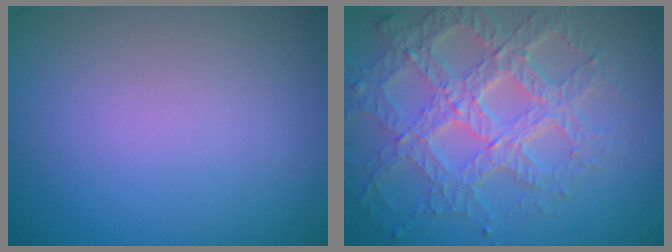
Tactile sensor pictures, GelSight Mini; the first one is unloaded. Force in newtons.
{"total": 7.7, "press": 5.4, "slide": 5.4}